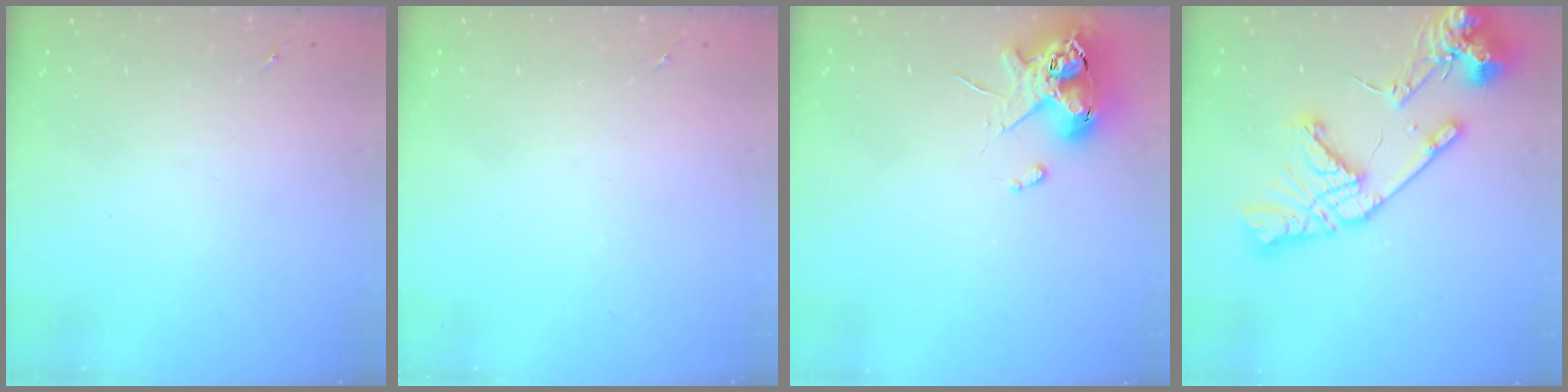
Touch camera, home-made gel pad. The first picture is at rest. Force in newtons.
{"total": 0.0}
{"total": 11.7, "press": 11.5, "slide": 1.7}
{"total": 20.9, "press": 20.7, "slide": 2.5}